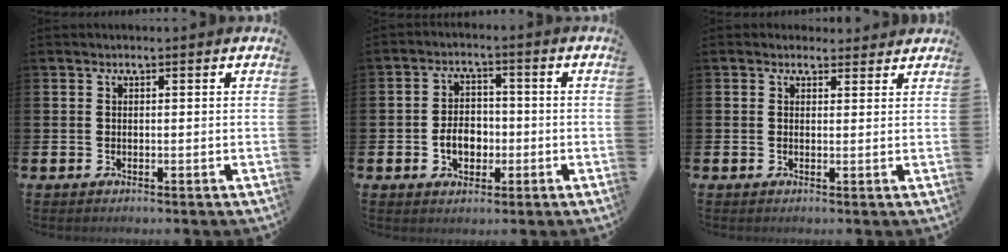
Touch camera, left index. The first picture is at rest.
{"total": 4.5, "force": [-1.2, 3.3, 2.8], "torque": [-0.040, 0.000, -0.028]}
{"total": 1.7, "force": [1.5, 0.8, 0.0], "torque": [0.008, 0.000, 0.024]}